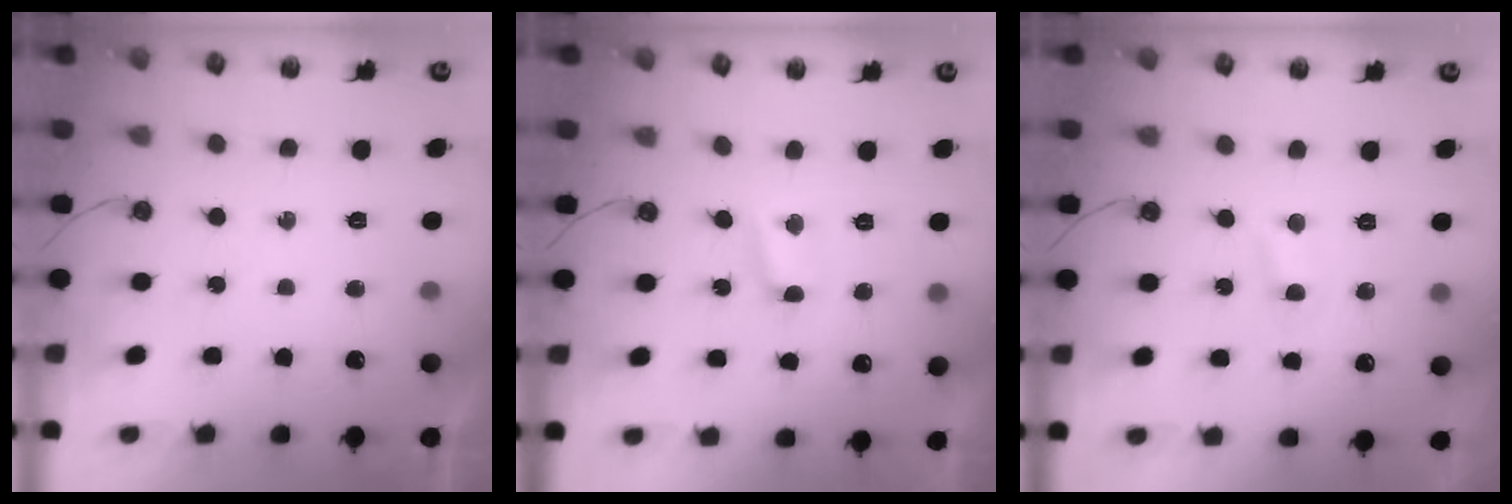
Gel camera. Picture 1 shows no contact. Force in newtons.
{"total": 2.4, "press": 2.4, "slide": 0.3}
{"total": 2.8, "press": 2.7, "slide": 0.7}